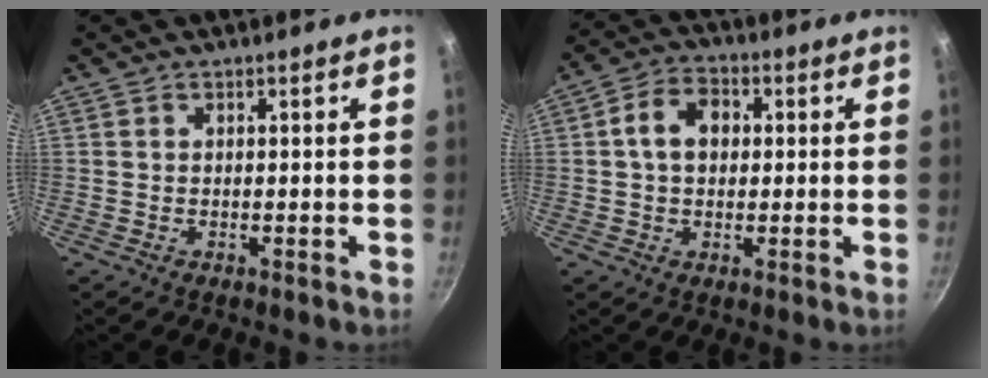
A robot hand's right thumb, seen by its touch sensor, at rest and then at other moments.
{"total": 7.9, "force": [1.0, 5.9, 5.1], "torque": [-0.066, 0.017, 0.006]}